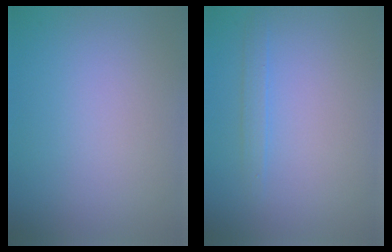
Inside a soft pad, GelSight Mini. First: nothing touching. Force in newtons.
{"total": 1.1, "press": 1.1, "slide": 0.0}